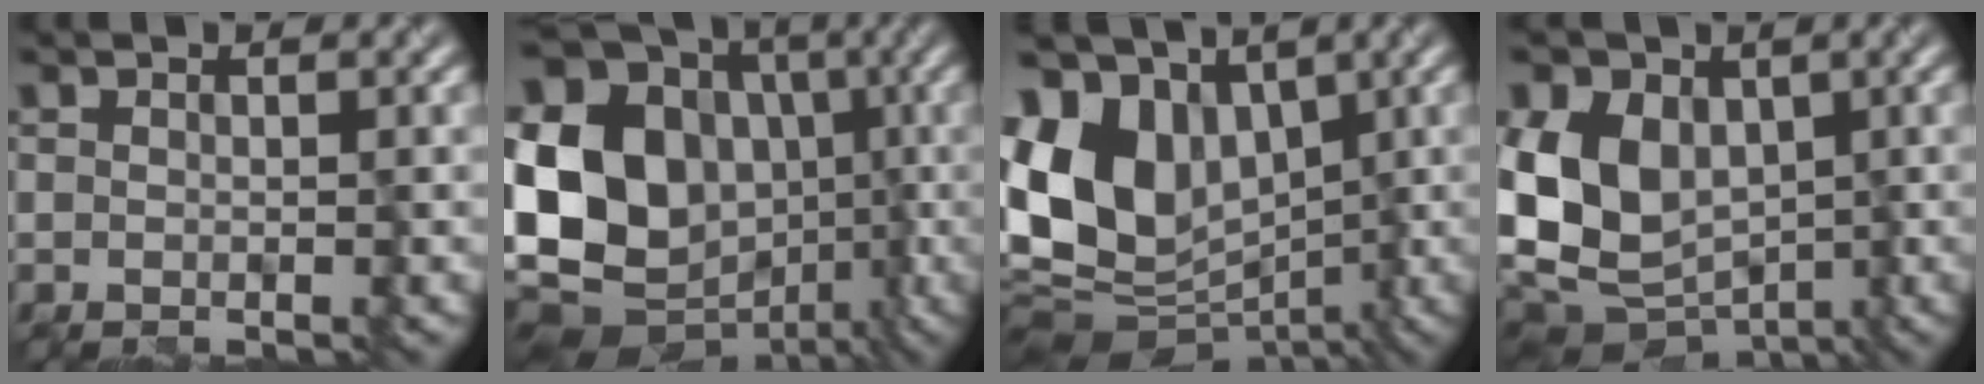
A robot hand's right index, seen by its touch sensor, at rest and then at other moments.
{"total": 19.0, "force": [-2.5, 16.2, 9.7], "torque": [-0.185, 0.019, -0.082]}
{"total": 12.5, "force": [0.3, 9.0, 8.7], "torque": [-0.174, 0.015, -0.012]}
{"total": 10.2, "force": [-1.0, 7.6, 6.7], "torque": [-0.122, 0.012, -0.022]}